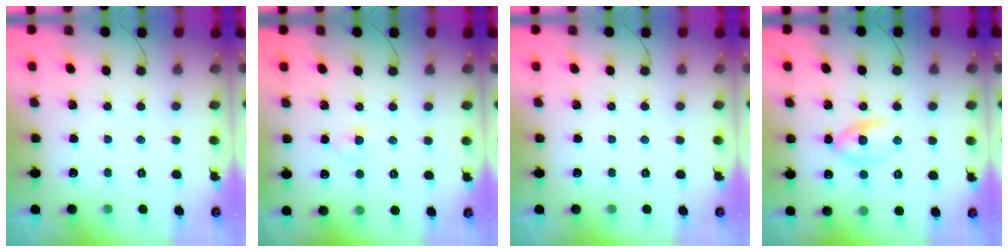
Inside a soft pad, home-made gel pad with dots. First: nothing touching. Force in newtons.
{"total": 2.7, "press": 2.6, "slide": 1.0}
{"total": 0.0}
{"total": 3.9, "press": 3.7, "slide": 1.3}